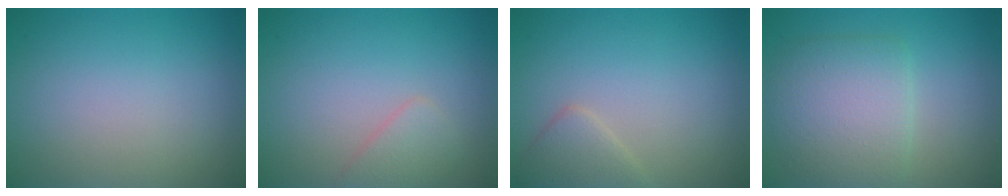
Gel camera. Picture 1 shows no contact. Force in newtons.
{"total": 1.6, "press": 1.6, "slide": 0.1}
{"total": 2.2, "press": 2.2, "slide": 0.2}
{"total": 5.5, "press": 5.5, "slide": 0.1}